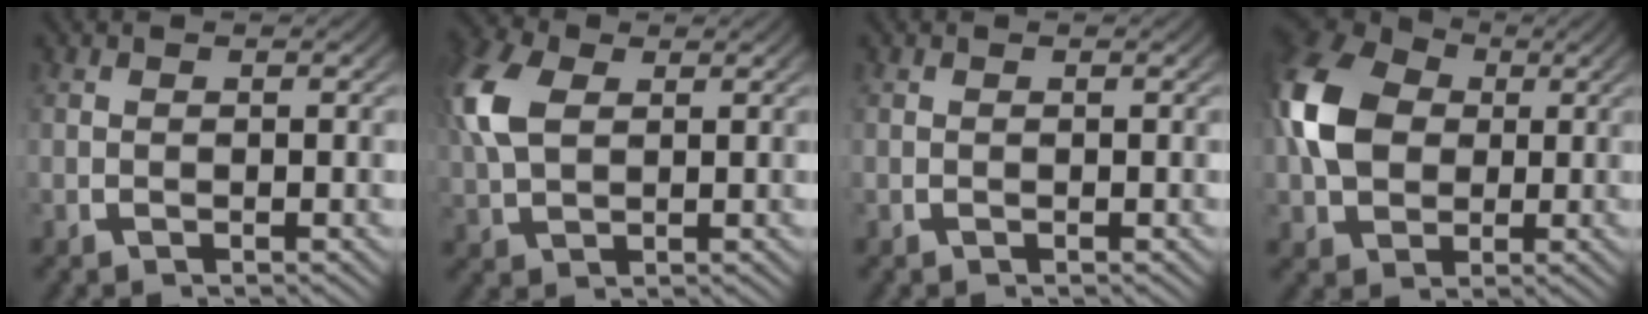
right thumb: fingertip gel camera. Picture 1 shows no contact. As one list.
[{"total": 5.3, "force": [1.8, 3.5, 3.5], "torque": [-0.092, -0.004, 0.042]}, {"total": 0.0}, {"total": 10.0, "force": [1.9, 7.5, 6.4], "torque": [-0.150, -0.015, 0.045]}]